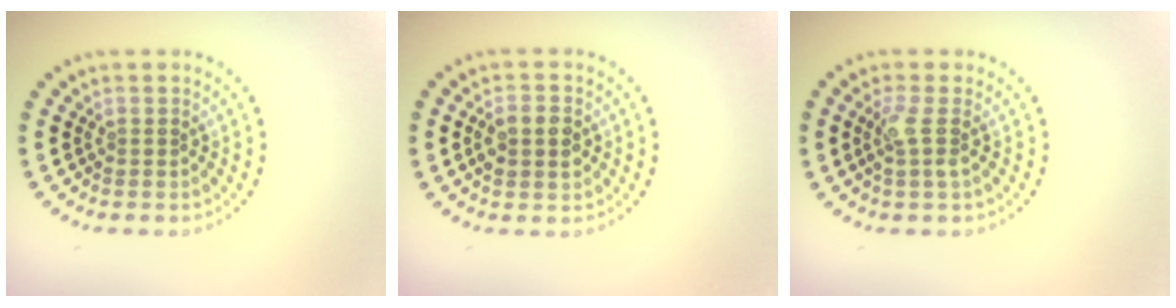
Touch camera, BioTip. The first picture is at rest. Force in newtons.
{"total": 2.9, "press": 2.9, "slide": 0.1}
{"total": 1.8, "press": 1.5, "slide": 1.1}